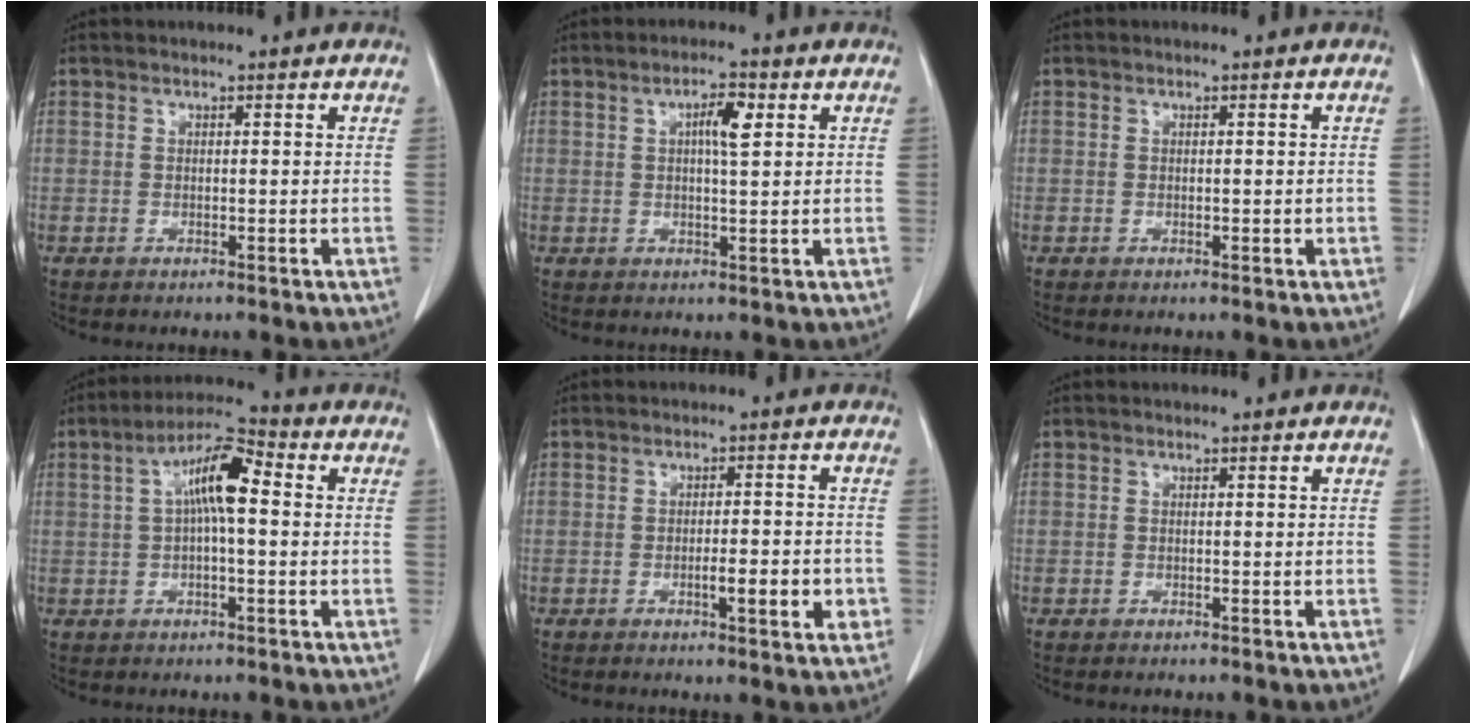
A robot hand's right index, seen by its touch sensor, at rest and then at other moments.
{"total": 4.2, "force": [1.3, 0.9, 3.9], "torque": [-0.069, 0.004, 0.020]}
{"total": 1.0, "force": [-0.2, 0.5, 0.8], "torque": [-0.013, -0.001, -0.003]}
{"total": 8.7, "force": [1.2, 2.1, 8.4], "torque": [-0.155, 0.029, 0.012]}
{"total": 5.7, "force": [-1.8, 1.2, 5.3], "torque": [-0.073, 0.000, -0.023]}
{"total": 0.0}